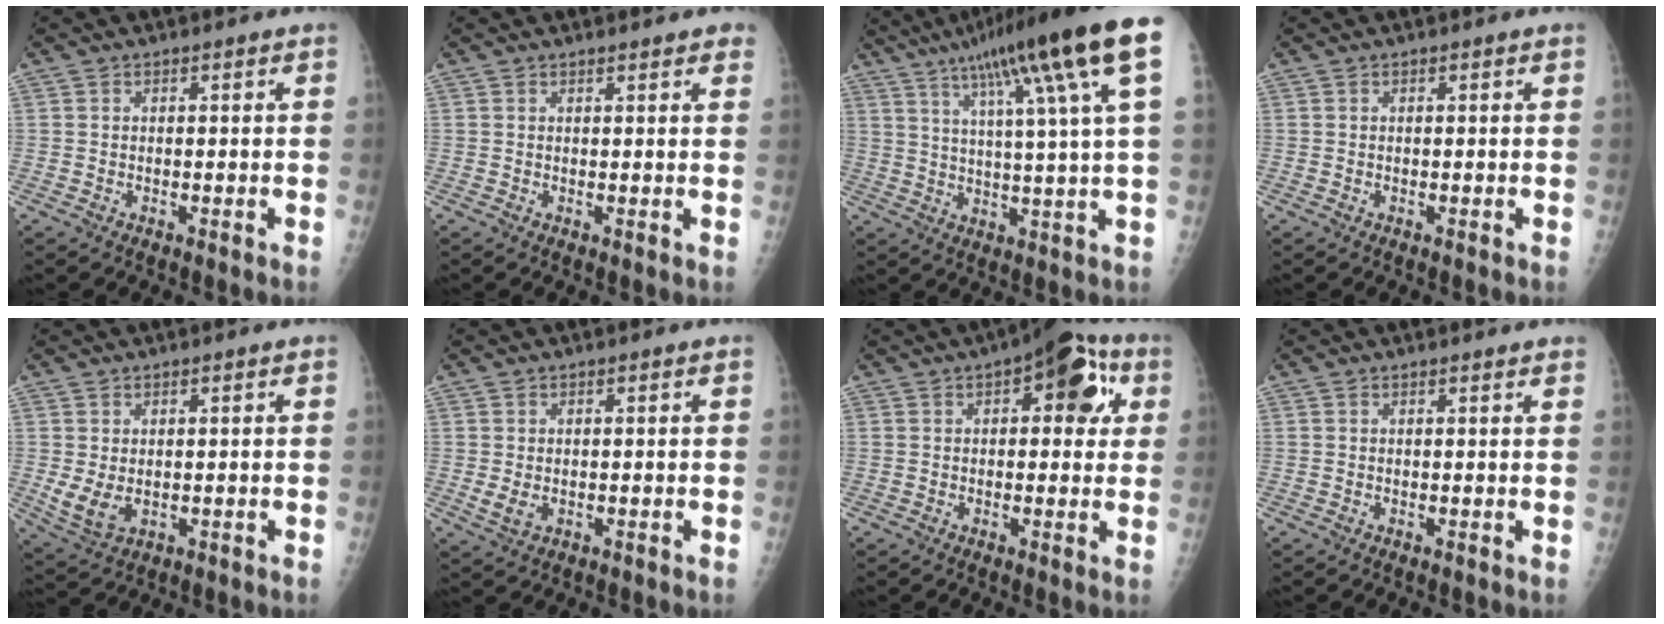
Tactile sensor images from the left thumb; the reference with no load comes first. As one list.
[{"total": 2.7, "force": [2.0, 0.6, 1.7], "torque": [-0.010, 0.002, 0.021]}, {"total": 21.0, "force": [9.9, 1.3, 18.5], "torque": [-0.280, 0.003, 0.141]}, {"total": 0.0}, {"total": 5.2, "force": [-0.2, 3.3, 4.0], "torque": [-0.082, -0.006, 0.006]}, {"total": 2.7, "force": [-0.3, 1.8, 2.0], "torque": [-0.041, -0.001, -0.002]}, {"total": 12.6, "force": [4.3, 6.0, 10.2], "torque": [-0.083, 0.010, 0.044]}, {"total": 1.6, "force": [1.4, 0.2, 0.7], "torque": [-0.006, 0.000, 0.015]}]